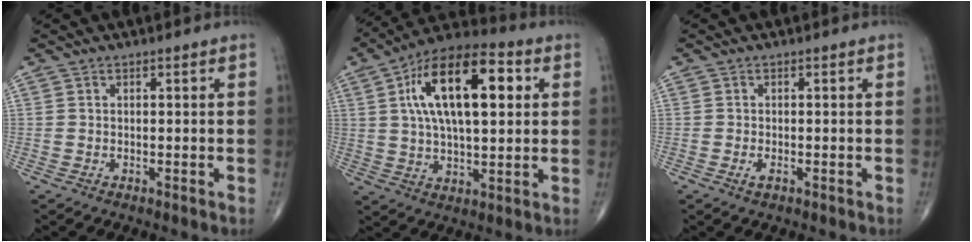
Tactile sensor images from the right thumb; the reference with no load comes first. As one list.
[{"total": 19.7, "force": [5.1, 8.8, 16.9], "torque": [-0.273, 0.014, 0.077]}, {"total": 1.4, "force": [-0.6, 0.6, 1.1], "torque": [-0.023, -0.001, -0.011]}]